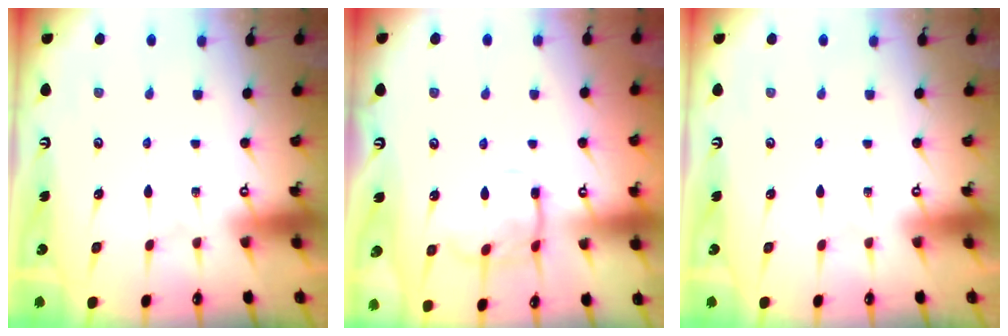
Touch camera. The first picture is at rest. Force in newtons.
{"total": 10.3, "press": 10.3, "slide": 0.7}
{"total": 0.0}